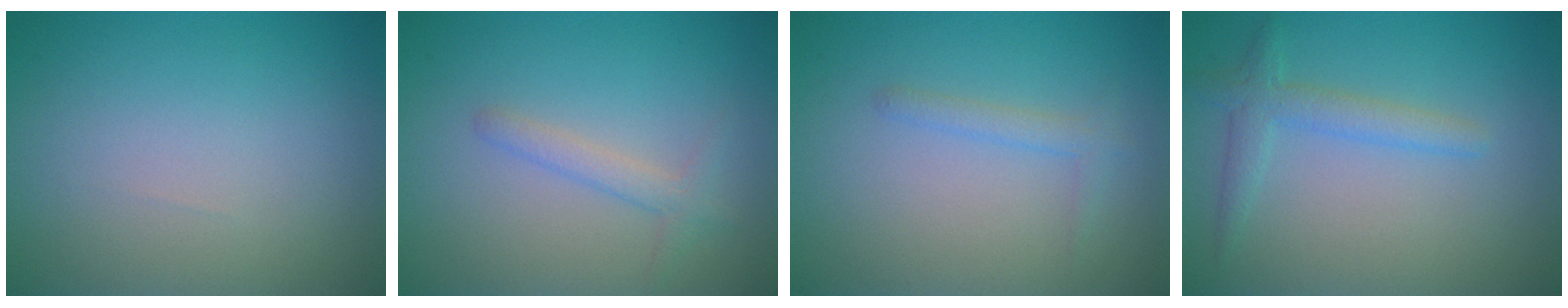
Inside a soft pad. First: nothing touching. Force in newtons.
{"total": 1.7, "press": 1.7, "slide": 0.1}
{"total": 1.3, "press": 1.3, "slide": 0.0}
{"total": 2.4, "press": 2.4, "slide": 0.2}